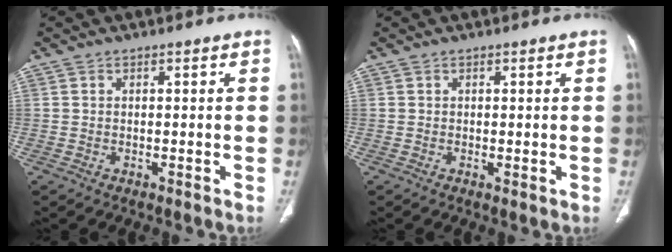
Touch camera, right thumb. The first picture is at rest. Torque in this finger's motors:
{"motor_torque": [-0.27, 0.09, 0.08, 0.38, -0.03]}